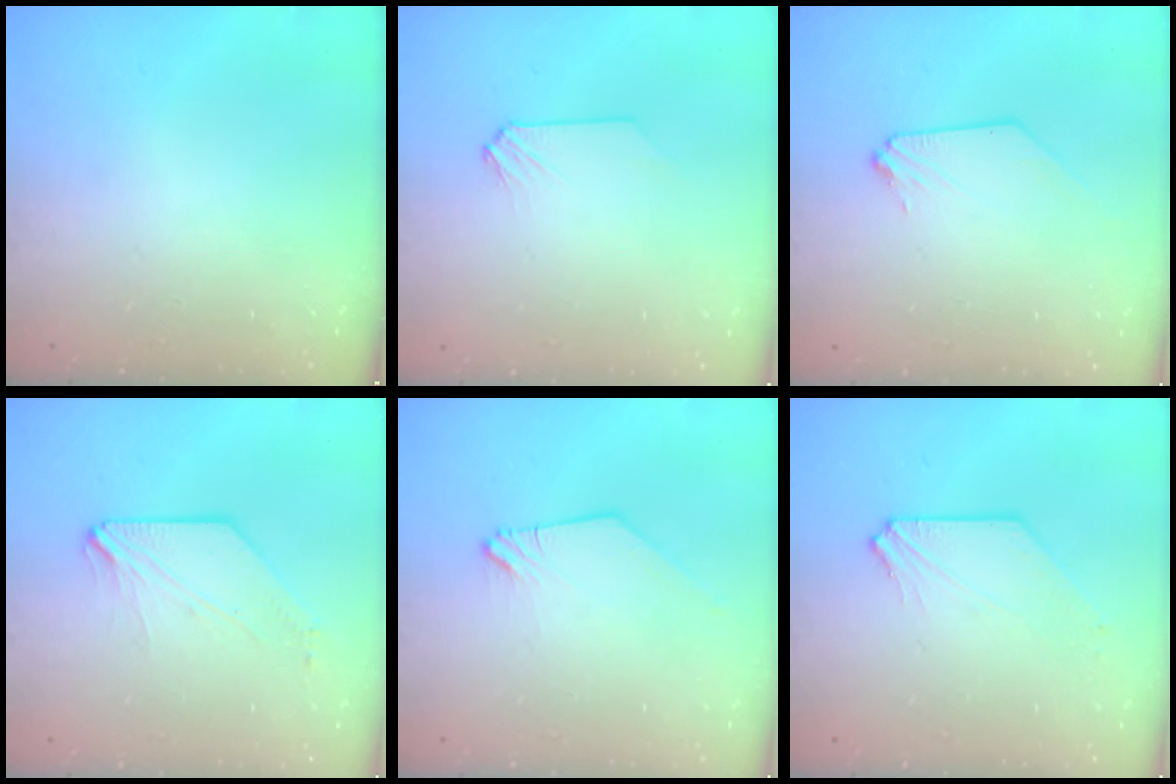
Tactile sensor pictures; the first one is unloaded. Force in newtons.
{"total": 0.0}
{"total": 0.0}
{"total": 1.3, "press": 1.3, "slide": 0.3}
{"total": 0.0}
{"total": 1.4, "press": 1.4, "slide": 0.0}